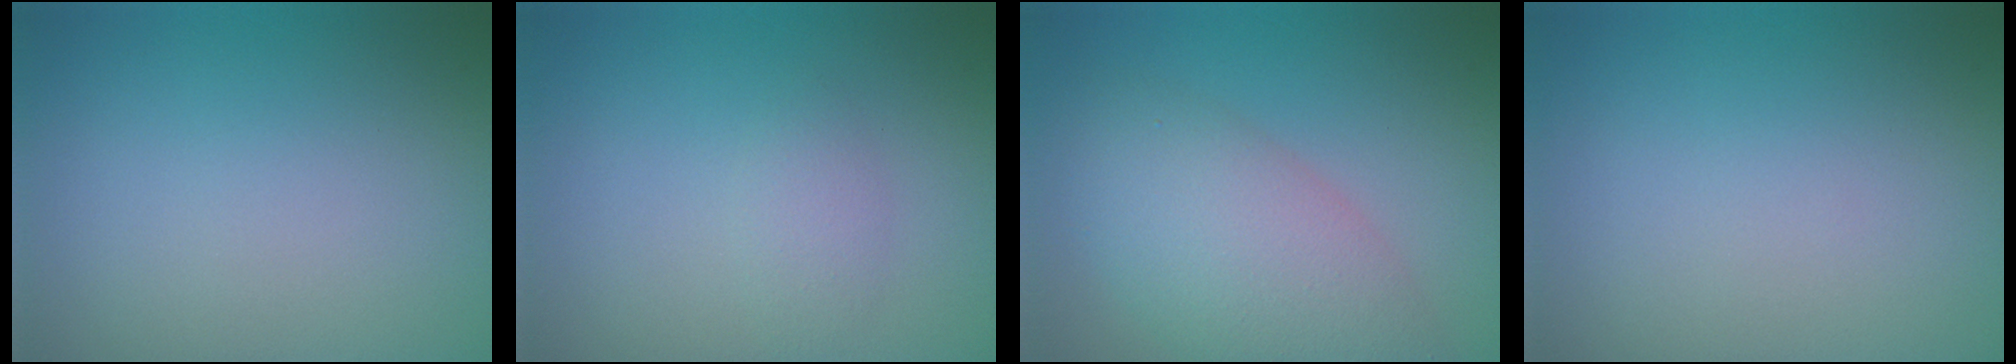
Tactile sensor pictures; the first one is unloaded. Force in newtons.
{"total": 1.4, "press": 1.4, "slide": 0.0}
{"total": 6.9, "press": 6.9, "slide": 0.5}
{"total": 0.0}